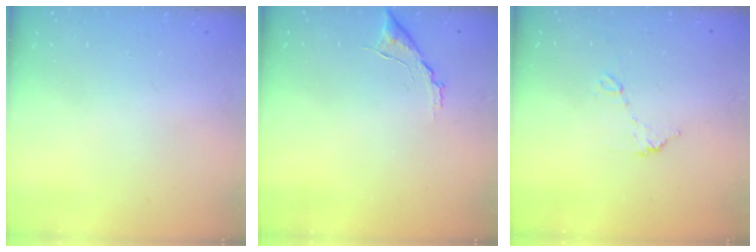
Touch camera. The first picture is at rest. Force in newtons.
{"total": 7.2, "press": 7.2, "slide": 0.3}
{"total": 6.6, "press": 6.5, "slide": 0.5}